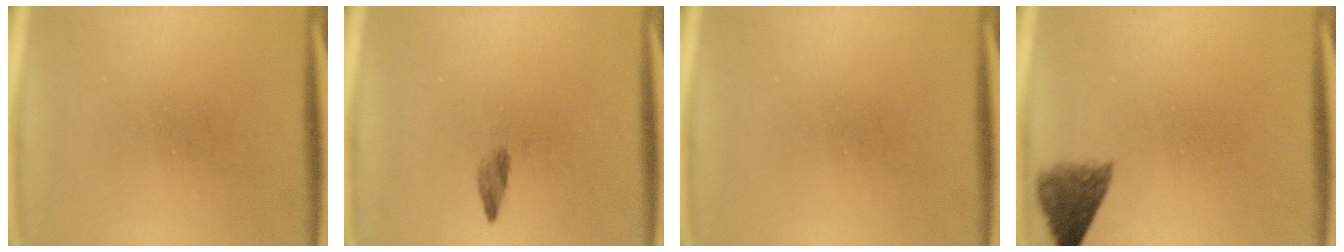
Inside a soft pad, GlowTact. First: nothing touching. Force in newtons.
{"total": 1.4}
{"total": 0.0}
{"total": 4.6}